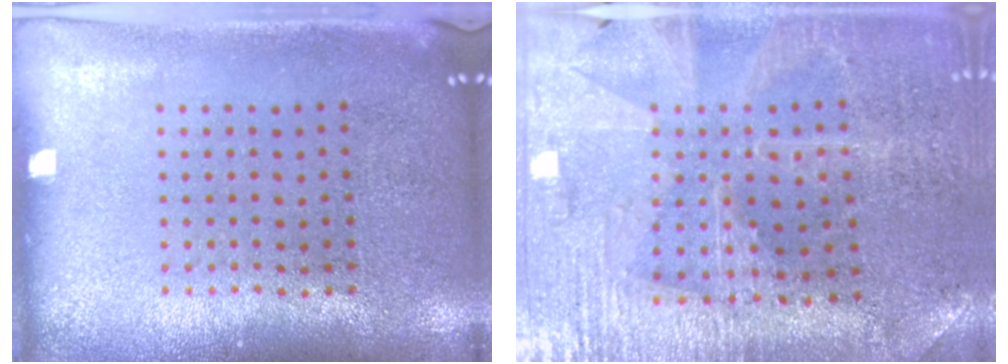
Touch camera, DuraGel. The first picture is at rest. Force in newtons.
{"total": 1.7, "press": 1.7, "slide": 0.3}